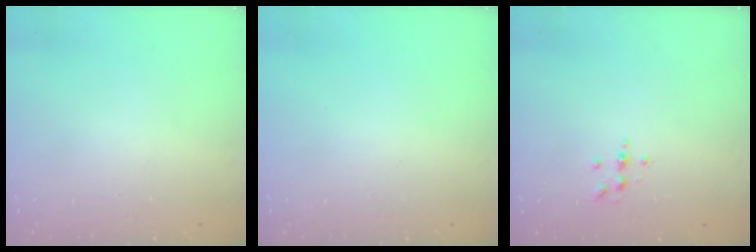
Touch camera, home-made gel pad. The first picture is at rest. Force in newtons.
{"total": 0.0}
{"total": 4.1, "press": 4.1, "slide": 0.5}